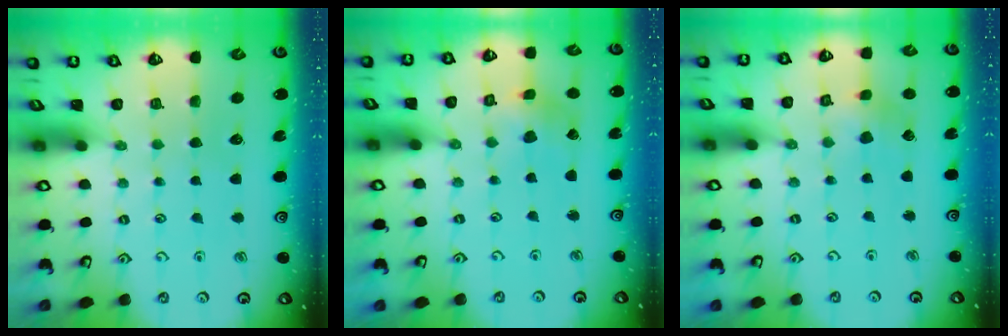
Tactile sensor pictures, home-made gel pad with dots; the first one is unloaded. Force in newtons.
{"total": 2.3, "press": 2.3, "slide": 0.5}
{"total": 4.0, "press": 4.0, "slide": 0.3}